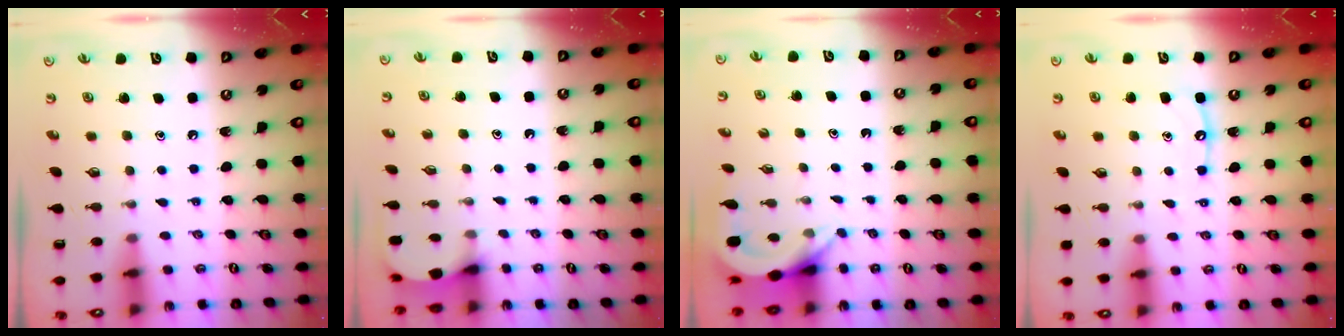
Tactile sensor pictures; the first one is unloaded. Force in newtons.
{"total": 2.4, "press": 2.4, "slide": 0.3}
{"total": 4.4, "press": 4.4, "slide": 0.2}
{"total": 7.3, "press": 7.3, "slide": 0.6}